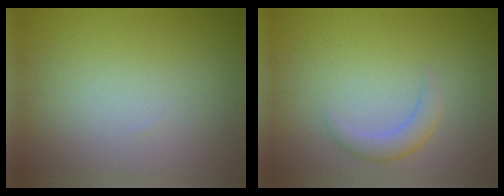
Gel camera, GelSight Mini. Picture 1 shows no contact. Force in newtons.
{"total": 2.0, "press": 1.9, "slide": 0.2}